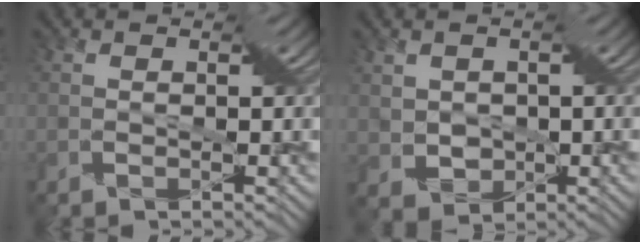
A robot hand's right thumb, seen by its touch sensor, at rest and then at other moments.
{"total": 2.6, "force": [0.8, 2.3, 0.9], "torque": [-0.053, -0.016, 0.020]}